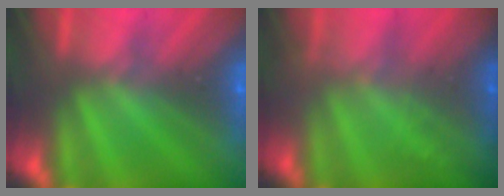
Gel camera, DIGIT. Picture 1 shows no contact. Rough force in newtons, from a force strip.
{"total": 1.9}